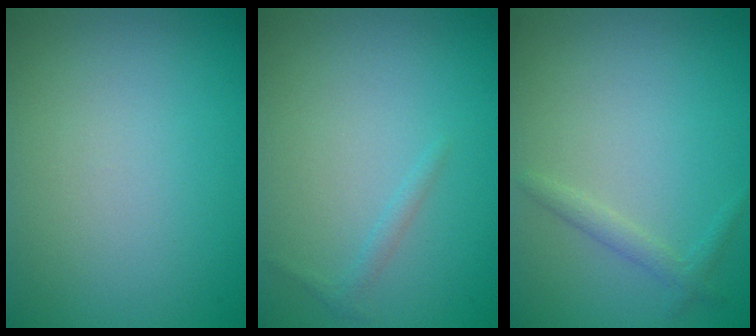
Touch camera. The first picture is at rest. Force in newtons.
{"total": 0.8, "press": 0.8, "slide": 0.0}
{"total": 1.3, "press": 1.3, "slide": 0.1}